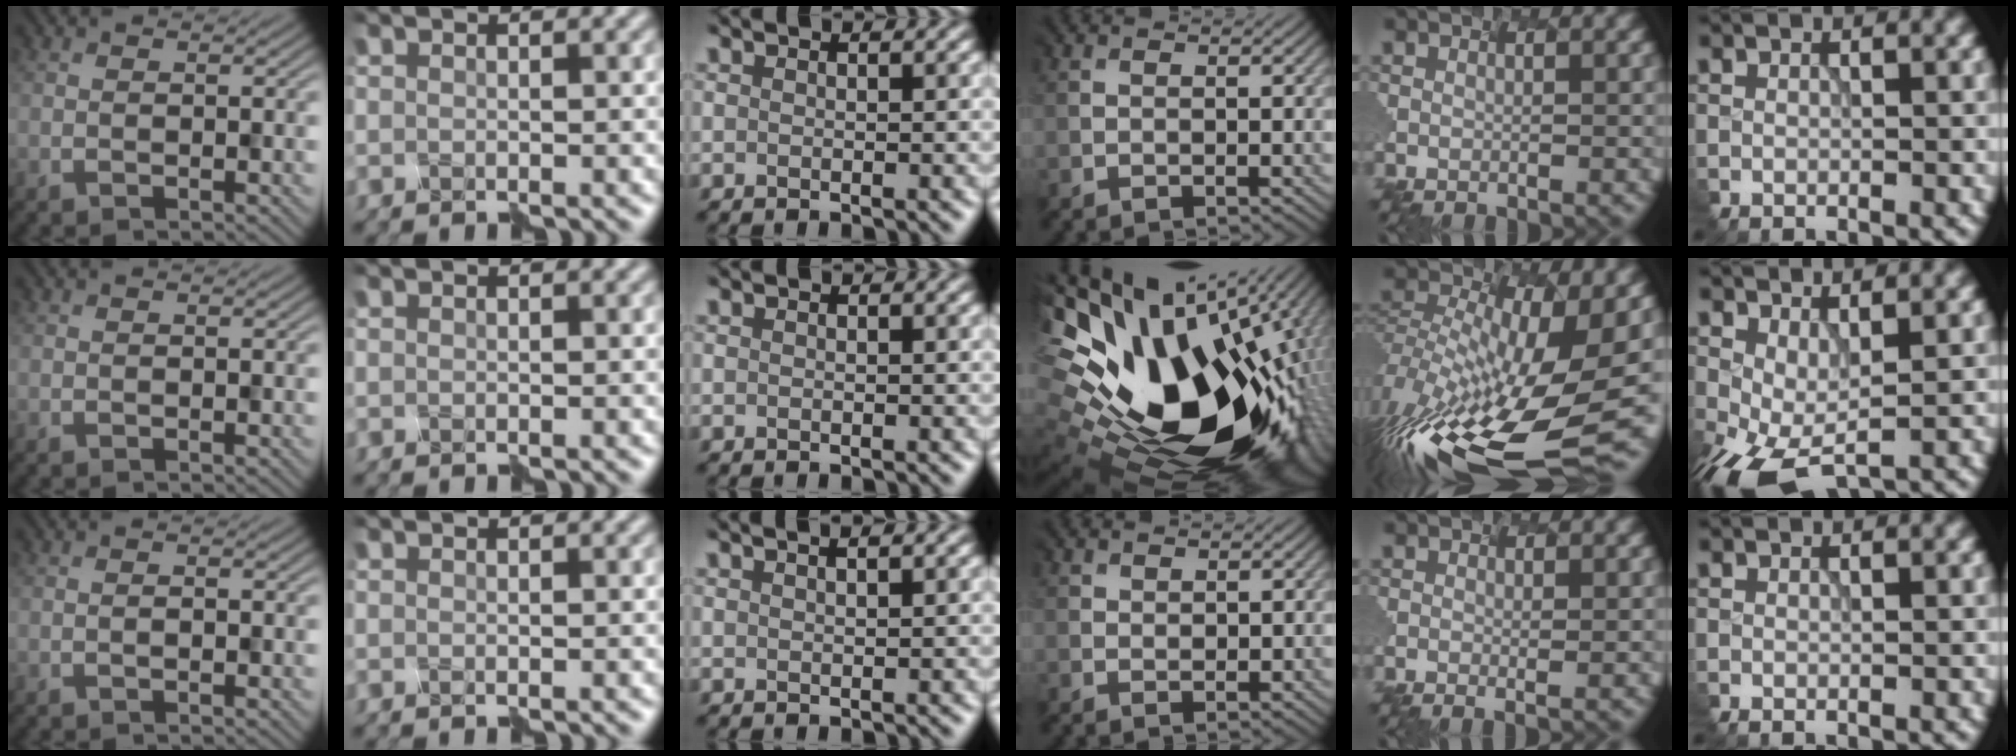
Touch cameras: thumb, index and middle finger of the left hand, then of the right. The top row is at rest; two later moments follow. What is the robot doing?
{"motion": "disassemble", "object": "markers"}